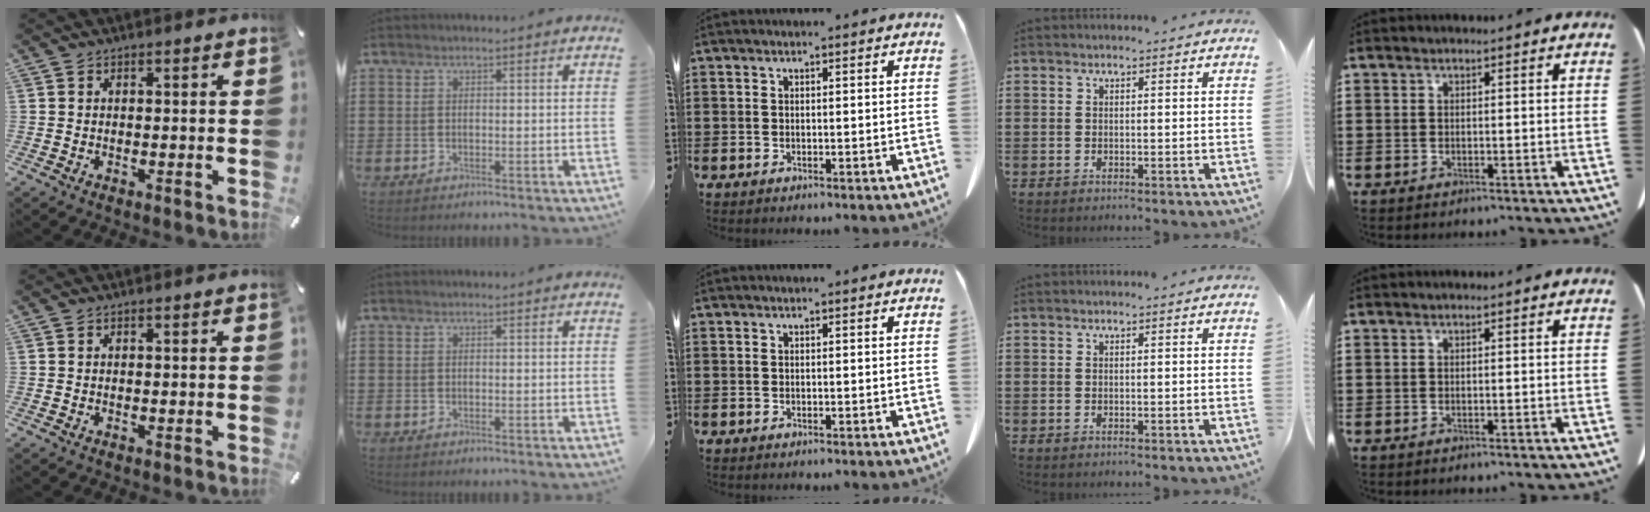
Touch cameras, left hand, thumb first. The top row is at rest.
{}